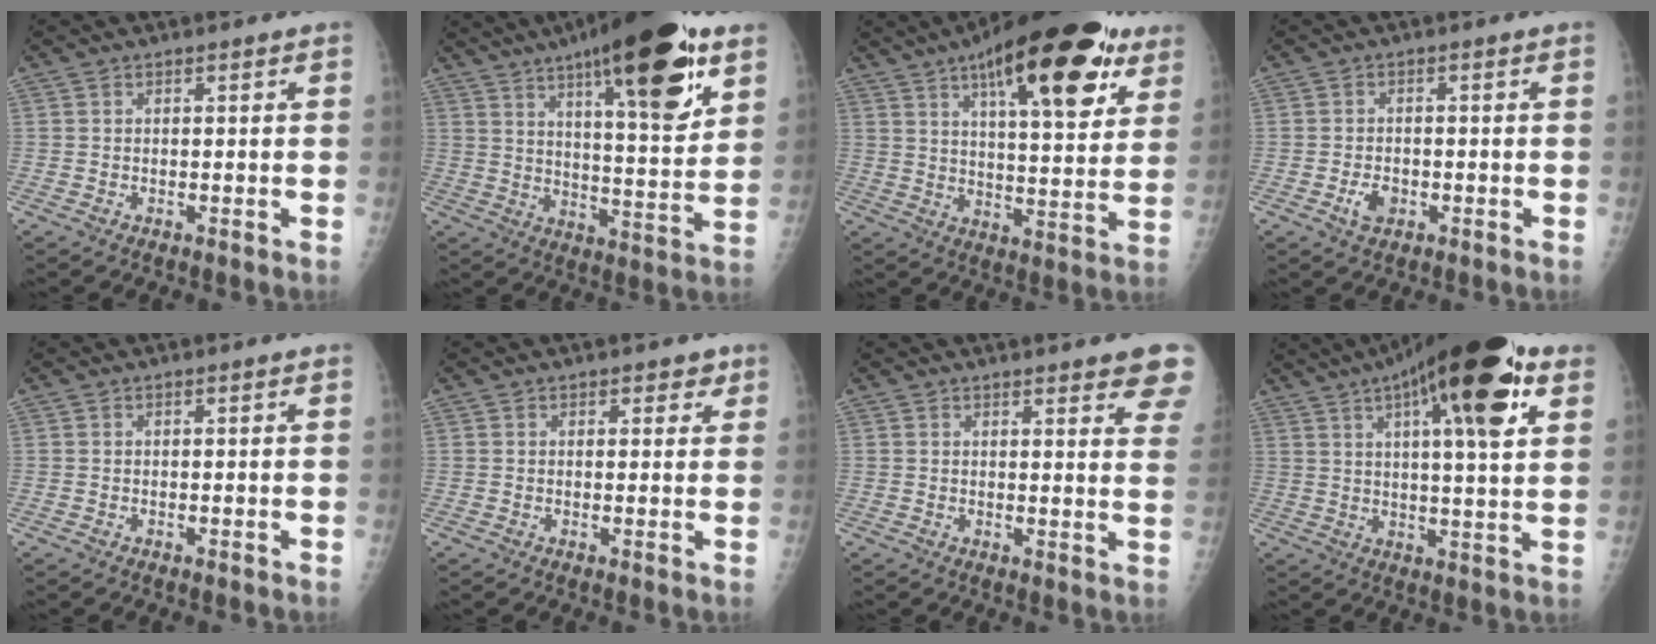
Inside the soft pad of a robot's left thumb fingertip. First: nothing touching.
{"total": 24.3, "force": [13.2, 6.5, 19.3], "torque": [-0.271, -0.043, 0.200]}
{"total": 26.0, "force": [14.0, 8.8, 20.0], "torque": [-0.267, -0.027, 0.206]}
{"total": 3.1, "force": [-1.2, 2.2, 2.0], "torque": [-0.030, 0.002, -0.019]}
{"total": 0.0}
{"total": 2.5, "force": [1.5, 1.5, 1.3], "torque": [0.006, -0.005, 0.016]}
{"total": 10.1, "force": [8.0, 2.1, 5.8], "torque": [-0.038, -0.031, 0.077]}
{"total": 21.7, "force": [10.4, 5.7, 18.2], "torque": [-0.267, -0.009, 0.151]}